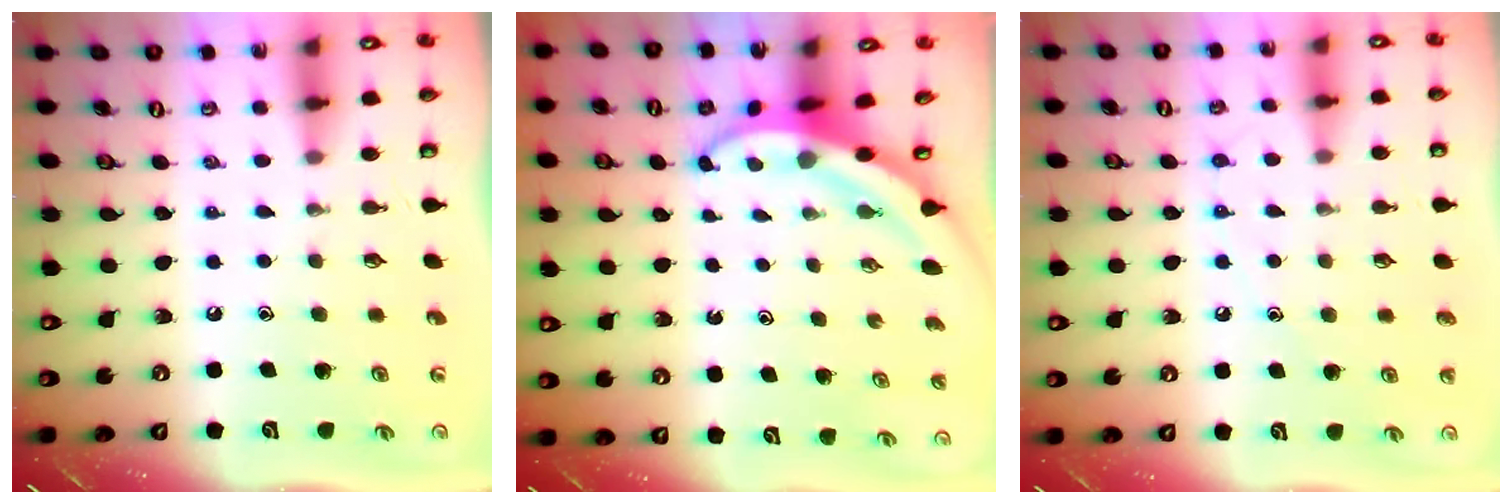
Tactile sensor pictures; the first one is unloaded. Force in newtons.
{"total": 3.9, "press": 3.9, "slide": 0.4}
{"total": 6.7, "press": 6.7, "slide": 0.6}